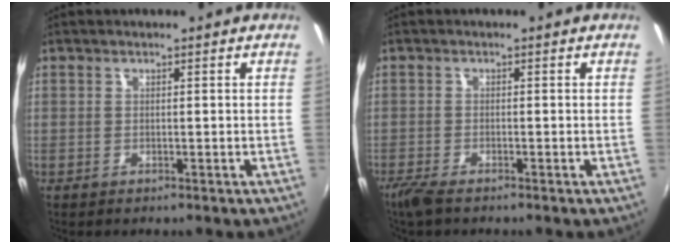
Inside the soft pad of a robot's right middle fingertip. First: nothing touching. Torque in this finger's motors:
{"motor_torque": [1.09, -1.05, 0.54, 0.21]}